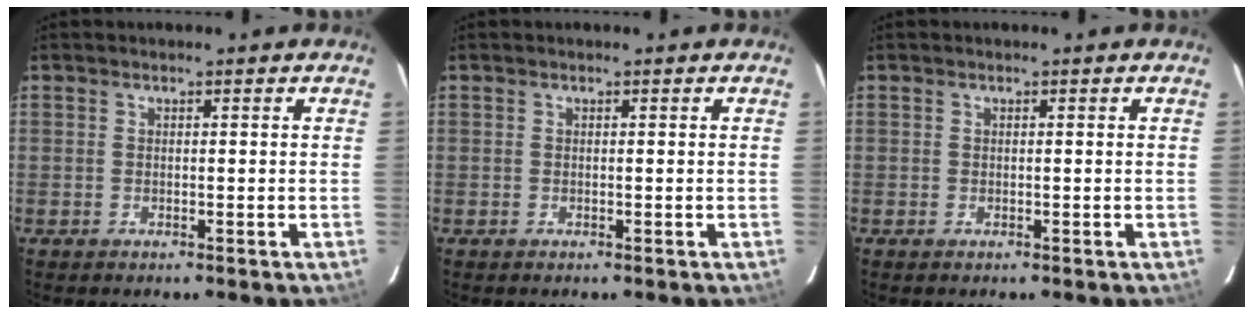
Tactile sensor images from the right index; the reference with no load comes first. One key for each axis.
{"total": 0.0}
{"total": 0.0}